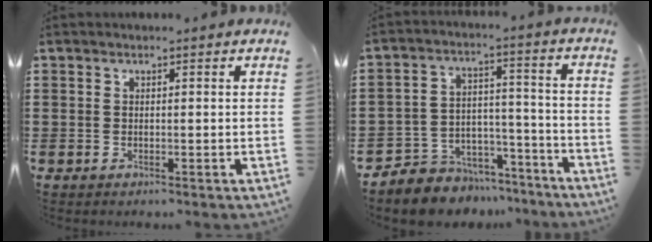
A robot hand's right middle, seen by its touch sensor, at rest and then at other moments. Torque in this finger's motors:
{"motor_torque": [2.14, 0.00, 0.32, 0.05]}